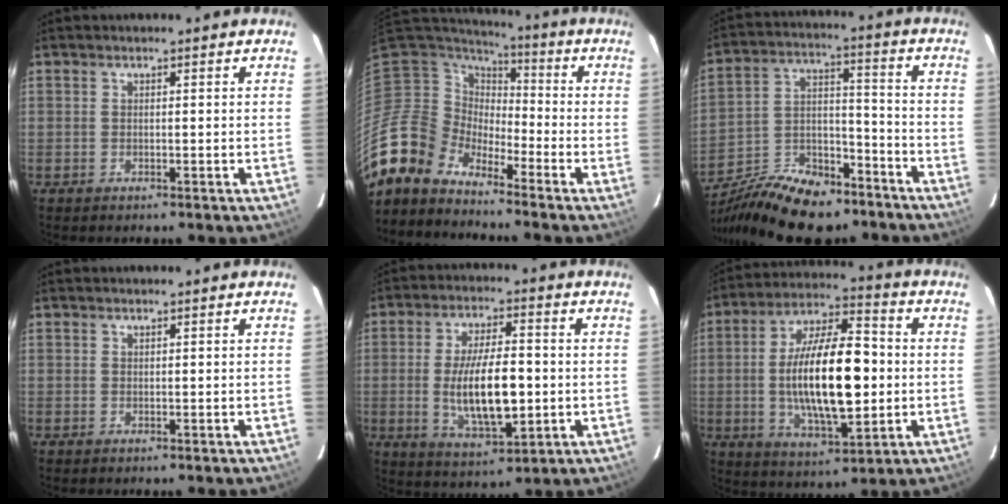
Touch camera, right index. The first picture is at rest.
{"total": 11.0, "force": [-9.9, 4.7, 1.0], "torque": [-0.028, 0.018, -0.204]}
{"total": 21.5, "force": [-16.3, 9.2, 10.6], "torque": [-0.211, 0.006, -0.258]}
{"total": 0.0}
{"total": 13.6, "force": [-1.5, 5.1, 12.5], "torque": [-0.234, -0.013, -0.016]}
{"total": 19.2, "force": [-1.2, 7.3, 17.7], "torque": [-0.323, 0.004, -0.015]}